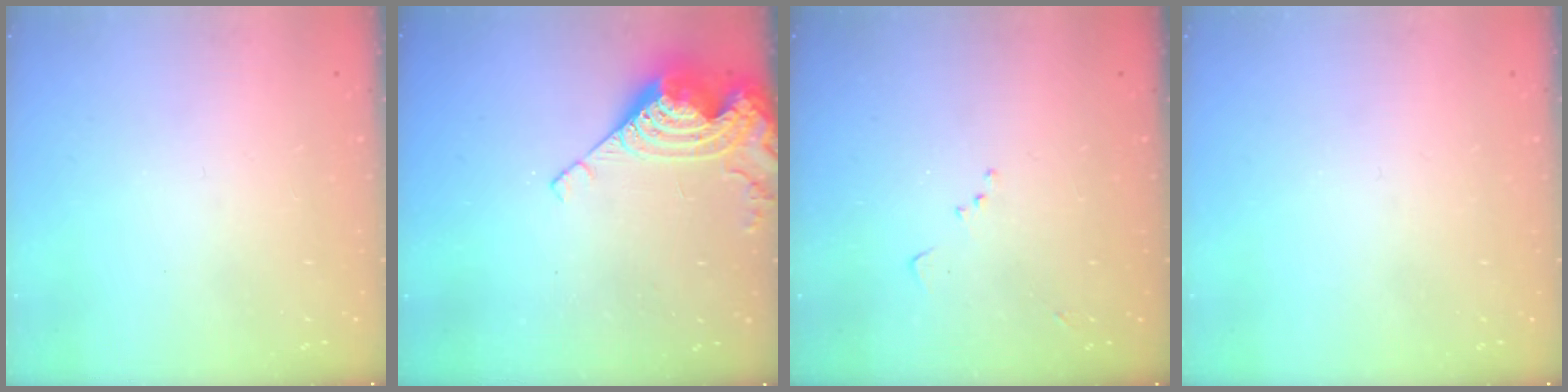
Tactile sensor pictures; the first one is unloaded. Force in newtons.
{"total": 10.2, "press": 10.1, "slide": 0.9}
{"total": 7.9, "press": 7.8, "slide": 0.9}
{"total": 0.0}